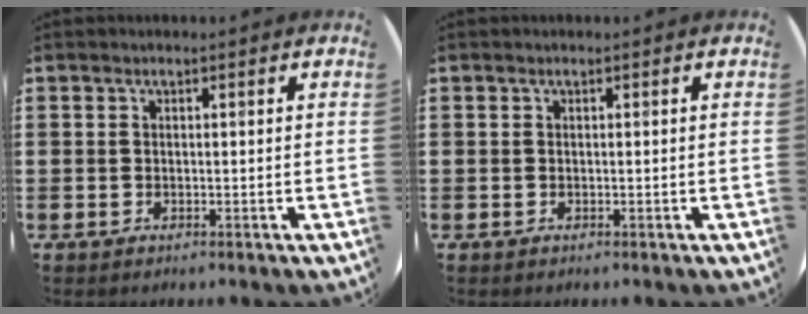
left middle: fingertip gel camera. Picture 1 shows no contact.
{"total": 0.0}